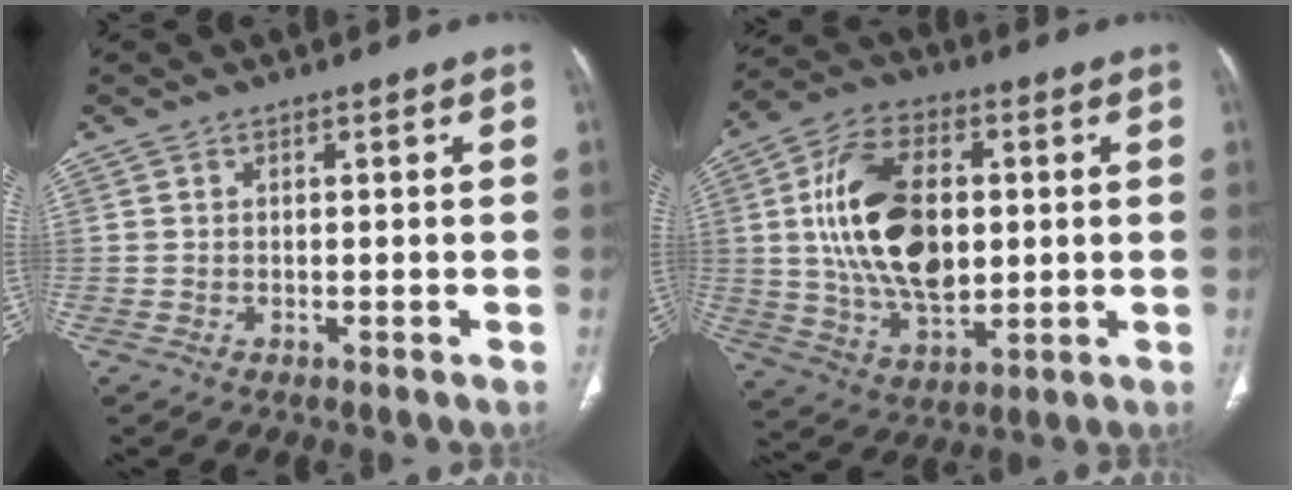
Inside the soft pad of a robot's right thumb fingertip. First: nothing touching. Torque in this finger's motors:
{"motor_torque": [1.83, 2.95, 2.13, -0.20, 0.70]}